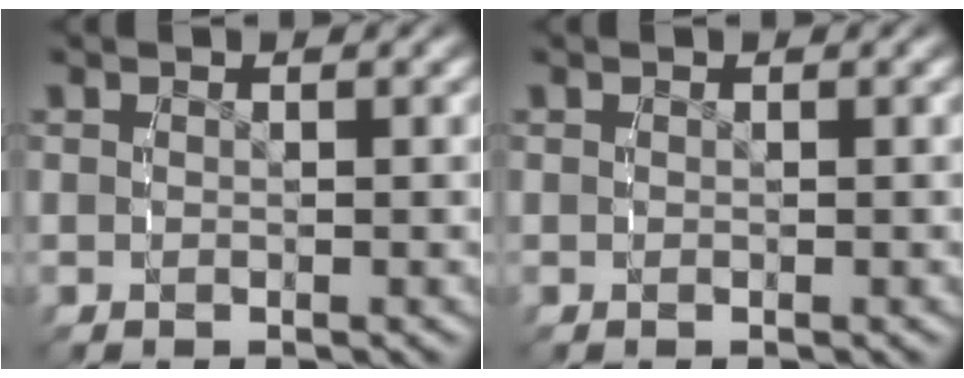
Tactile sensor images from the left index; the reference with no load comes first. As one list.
[{"total": 0.0}]